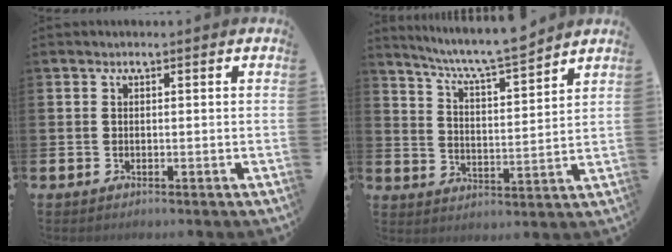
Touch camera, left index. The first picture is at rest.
{"total": 7.0, "force": [6.6, -0.1, 2.2], "torque": [-0.069, -0.049, 0.113]}